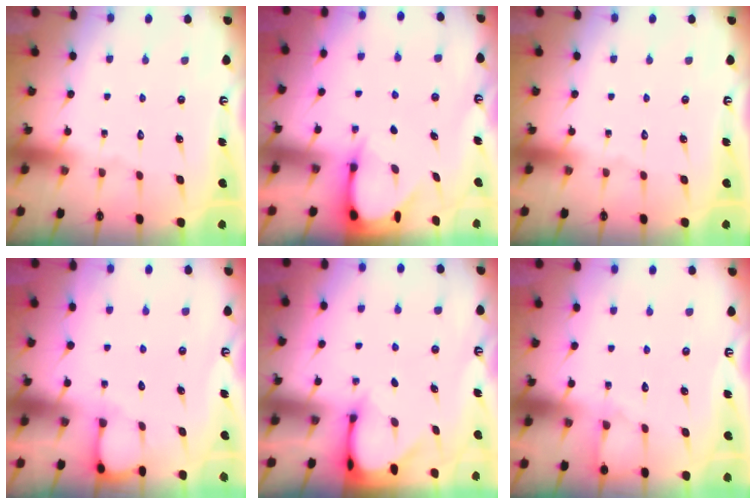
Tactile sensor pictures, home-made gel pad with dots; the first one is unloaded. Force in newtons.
{"total": 3.9, "press": 3.9, "slide": 0.4}
{"total": 0.0}
{"total": 2.7, "press": 2.7, "slide": 0.3}
{"total": 2.9, "press": 2.9, "slide": 0.2}
{"total": 5.4, "press": 5.4, "slide": 0.6}